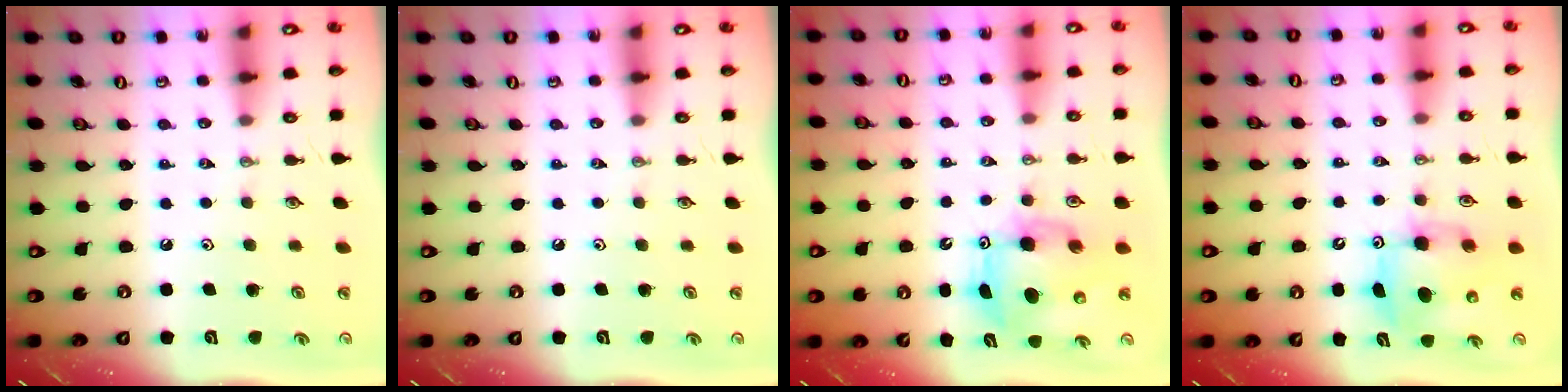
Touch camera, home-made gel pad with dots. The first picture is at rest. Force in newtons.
{"total": 0.0}
{"total": 8.6, "press": 8.5, "slide": 1.5}
{"total": 7.1, "press": 6.8, "slide": 1.9}